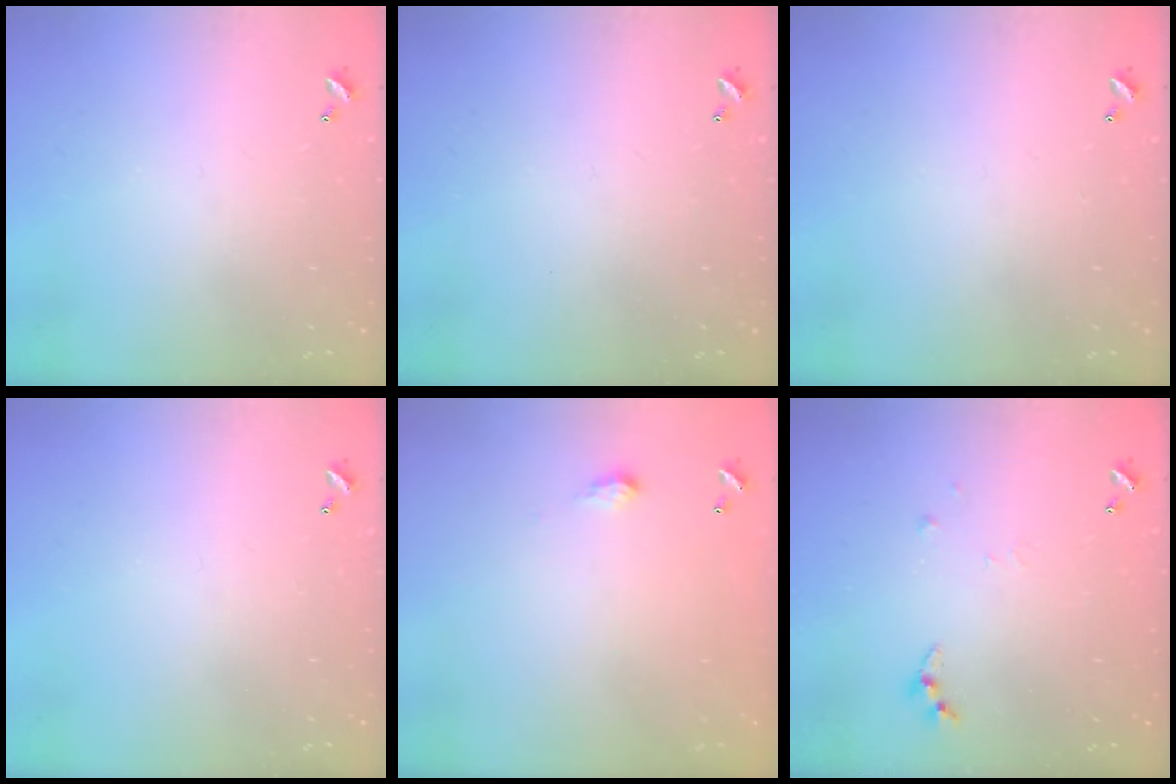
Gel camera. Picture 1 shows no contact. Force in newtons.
{"total": 0.0}
{"total": 0.0}
{"total": 0.0}
{"total": 2.0, "press": 2.0, "slide": 0.3}
{"total": 4.9, "press": 4.9, "slide": 0.4}